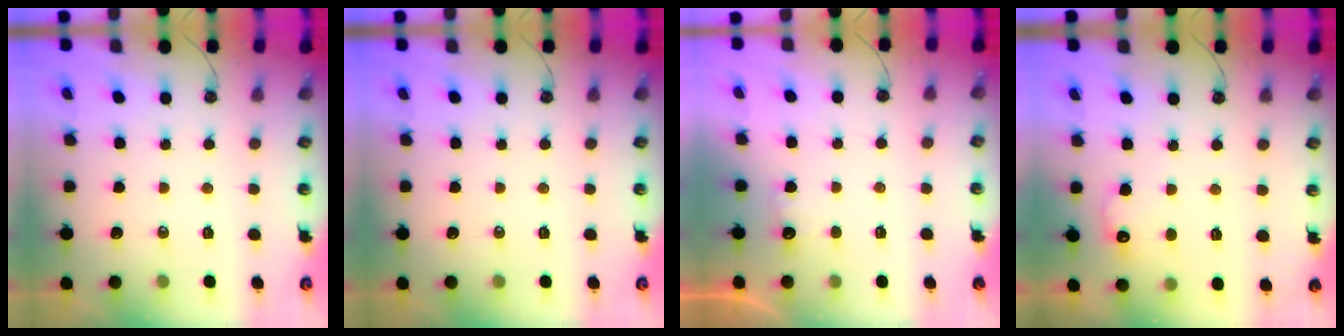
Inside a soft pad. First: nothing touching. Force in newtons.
{"total": 0.0}
{"total": 2.1, "press": 2.0, "slide": 0.9}
{"total": 7.1, "press": 7.1, "slide": 0.5}